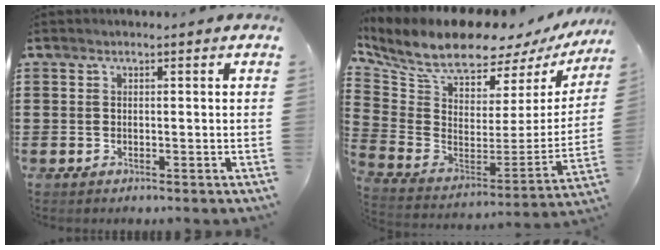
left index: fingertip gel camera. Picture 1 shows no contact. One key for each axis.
{"total": 9.9, "fx": 8.5, "fy": 2.7, "fz": 4.3, "tx": -0.119, "ty": -0.064, "tz": 0.150}